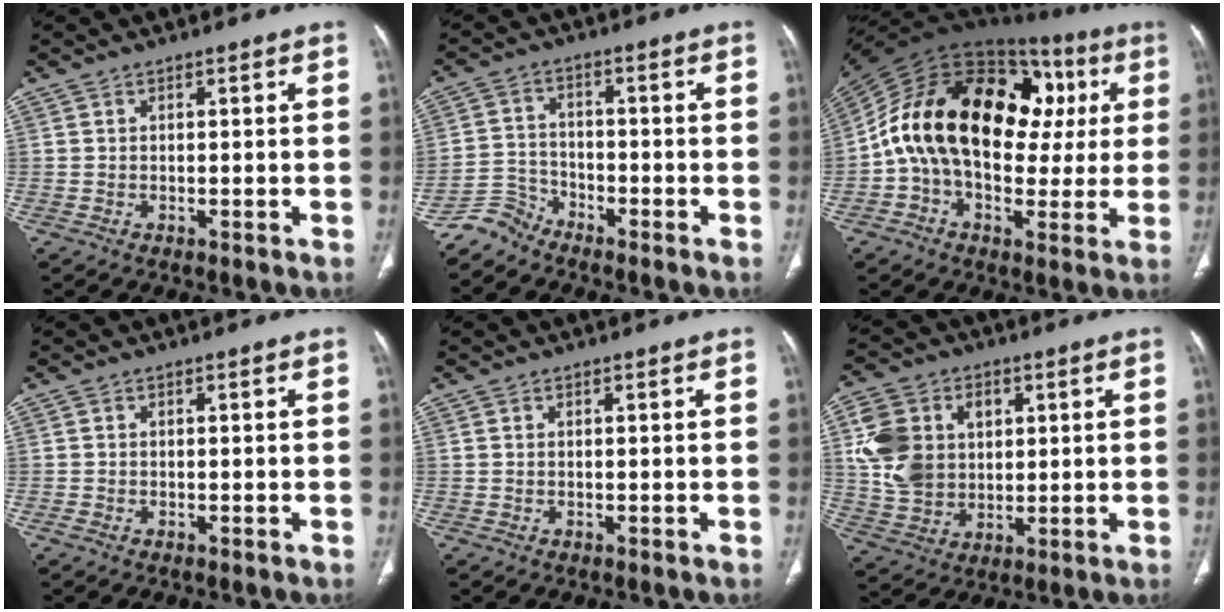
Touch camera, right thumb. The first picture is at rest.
{"total": 4.6, "force": [-4.3, 1.3, -0.5], "torque": [0.010, 0.024, -0.093]}
{"total": 28.0, "force": [4.7, 17.1, 21.7], "torque": [-0.345, 0.058, 0.071]}
{"total": 0.5, "force": [-0.2, 0.4, 0.3], "torque": [-0.012, -0.001, -0.005]}
{"total": 0.0}
{"total": 14.1, "force": [2.9, 11.2, 8.0], "torque": [-0.130, 0.002, 0.061]}